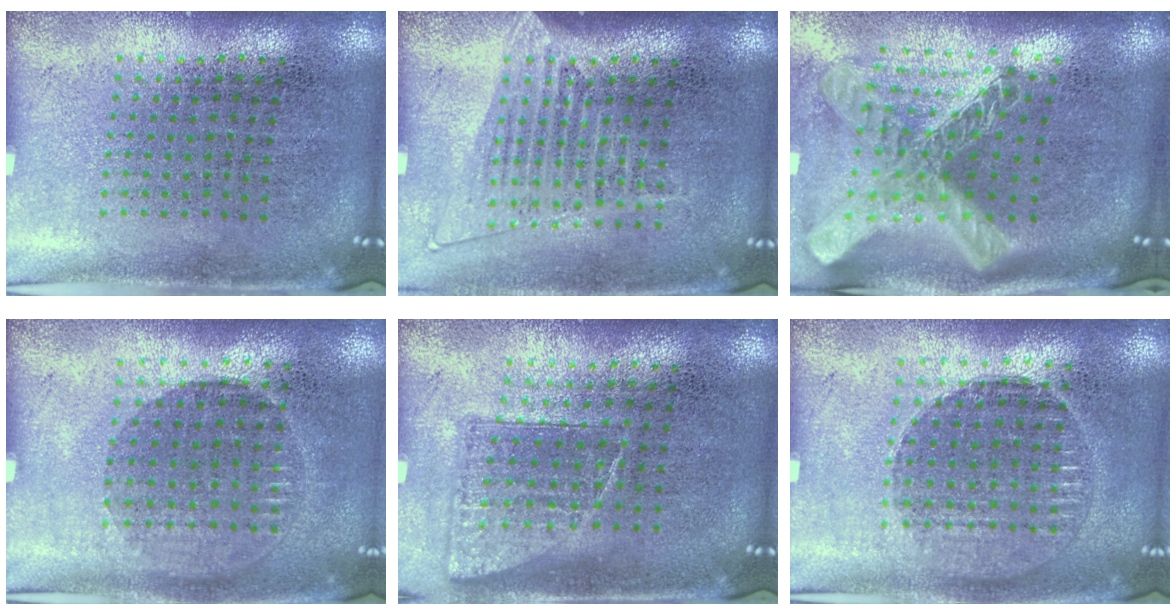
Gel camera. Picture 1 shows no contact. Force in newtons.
{"total": 1.4, "press": 1.3, "slide": 0.6}
{"total": 3.0, "press": 2.1, "slide": 2.1}
{"total": 0.8, "press": 0.8, "slide": 0.4}
{"total": 0.7, "press": 0.6, "slide": 0.3}
{"total": 1.2, "press": 1.2, "slide": 0.3}